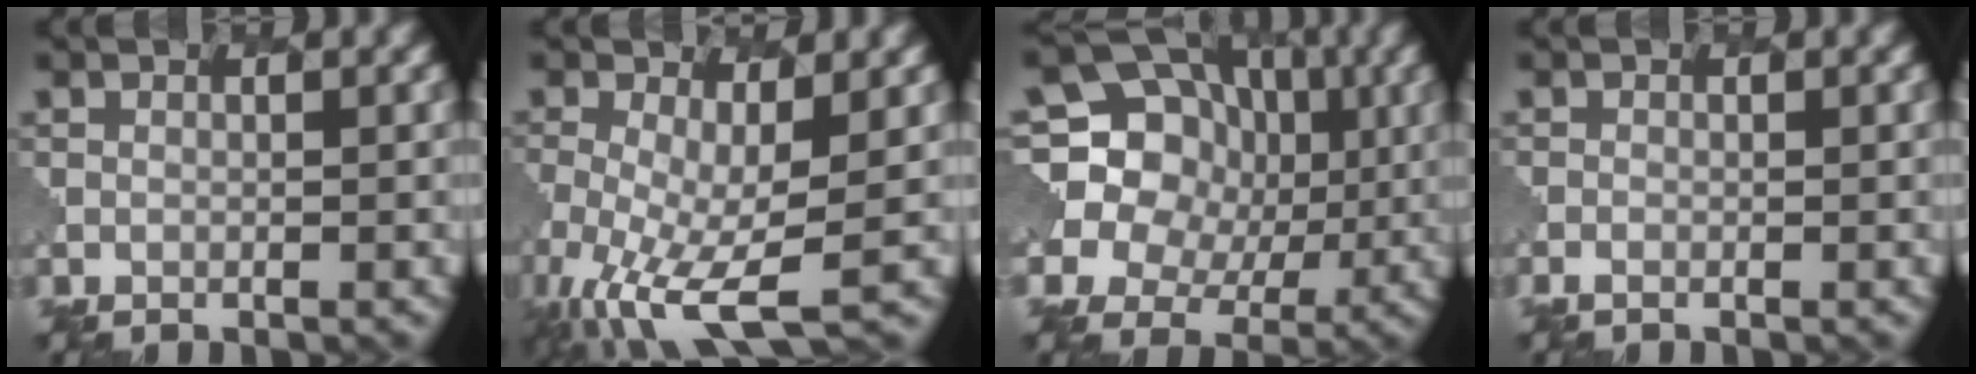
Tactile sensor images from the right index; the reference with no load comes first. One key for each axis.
{"total": 8.4, "fx": -2.6, "fy": 3.1, "fz": 7.3, "tx": -0.158, "ty": -0.029, "tz": -0.041}
{"total": 16.4, "fx": 4.0, "fy": 14.3, "fz": 7.0, "tx": -0.145, "ty": 0.035, "tz": 0.049}
{"total": 0.9, "fx": -0.6, "fy": 0.3, "fz": 0.5, "tx": -0.002, "ty": -0.001, "tz": -0.009}